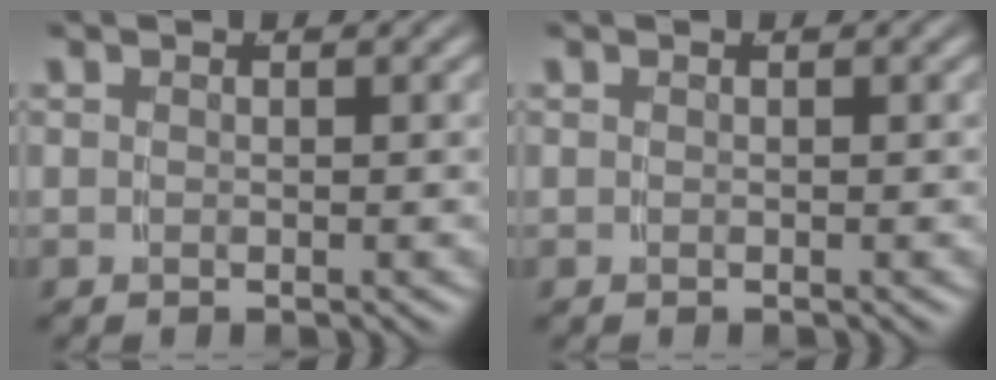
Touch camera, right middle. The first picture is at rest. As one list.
[{"total": 0.0}]